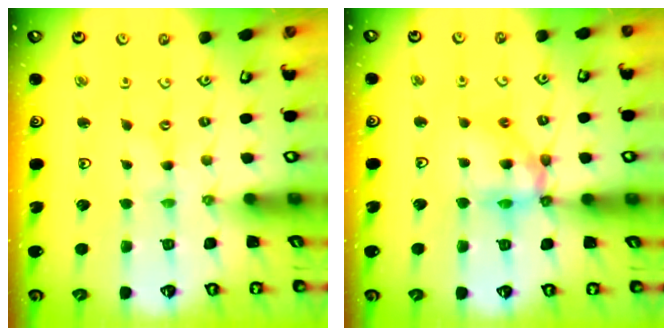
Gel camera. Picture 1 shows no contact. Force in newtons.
{"total": 13.5, "press": 13.5, "slide": 1.2}